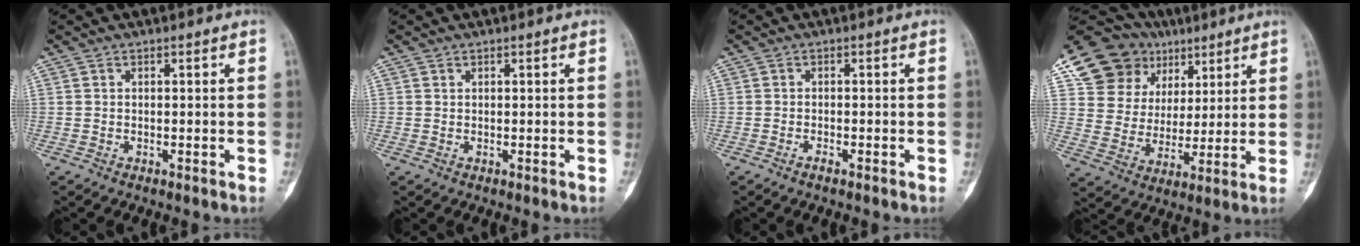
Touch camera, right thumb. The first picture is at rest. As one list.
[{"total": 0.0}, {"total": 1.4, "force": [-1.0, 0.6, 0.8], "torque": [-0.013, 0.003, -0.021]}, {"total": 17.6, "force": [8.7, 14.3, 5.5], "torque": [-0.060, 0.012, 0.163]}]